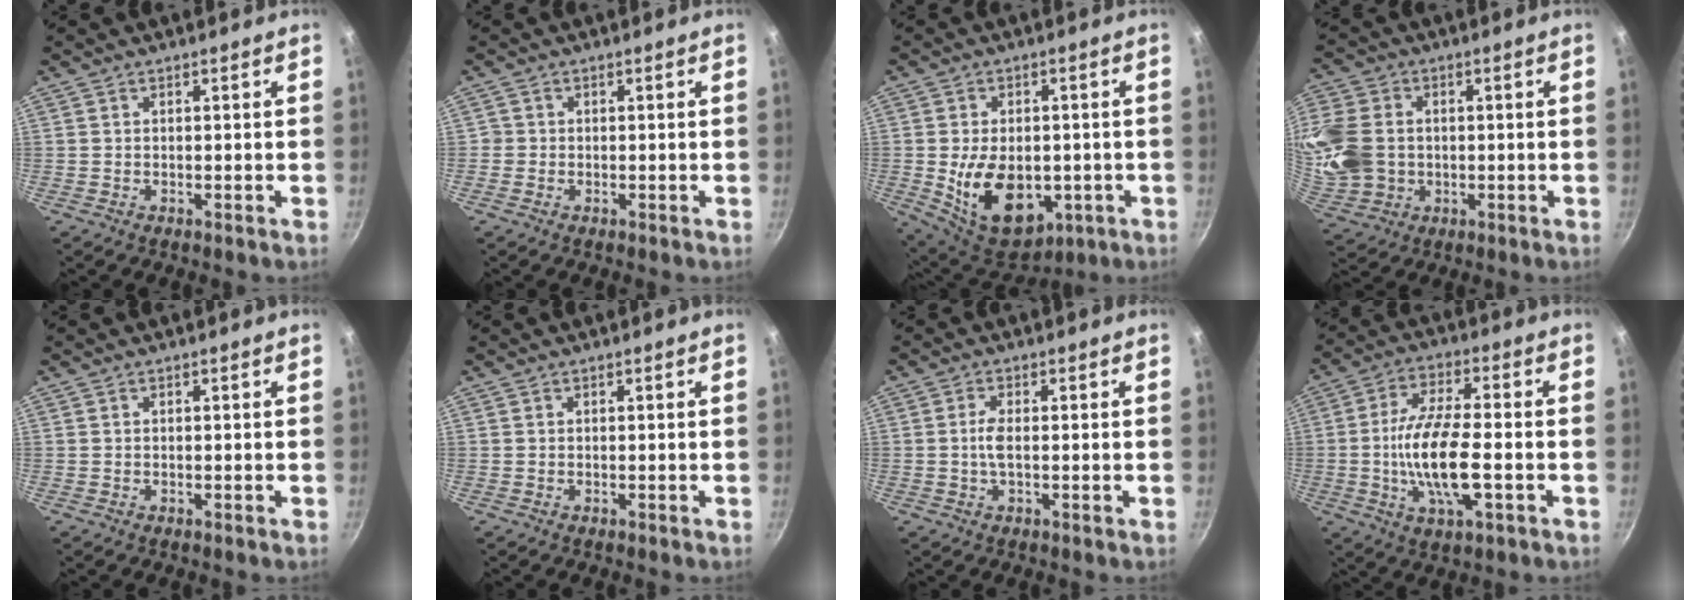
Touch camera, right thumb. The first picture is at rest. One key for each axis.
{"total": 1.1, "fx": -0.3, "fy": 1.0, "fz": 0.2, "tx": -0.001, "ty": 0.002, "tz": -0.008}
{"total": 15.9, "fx": -2.9, "fy": 10.3, "fz": 11.7, "tx": -0.162, "ty": -0.008, "tz": -0.023}
{"total": 14.2, "fx": 0.5, "fy": 11.6, "fz": 8.2, "tx": -0.168, "ty": 0.000, "tz": 0.014}
{"total": 0.0}
{"total": 0.0}
{"total": 2.7, "fx": -0.2, "fy": 0.8, "fz": 2.6, "tx": -0.063, "ty": 0.003, "tz": -0.008}
{"total": 13.7, "fx": -2.7, "fy": 4.8, "fz": 12.5, "tx": -0.237, "ty": 0.014, "tz": -0.055}